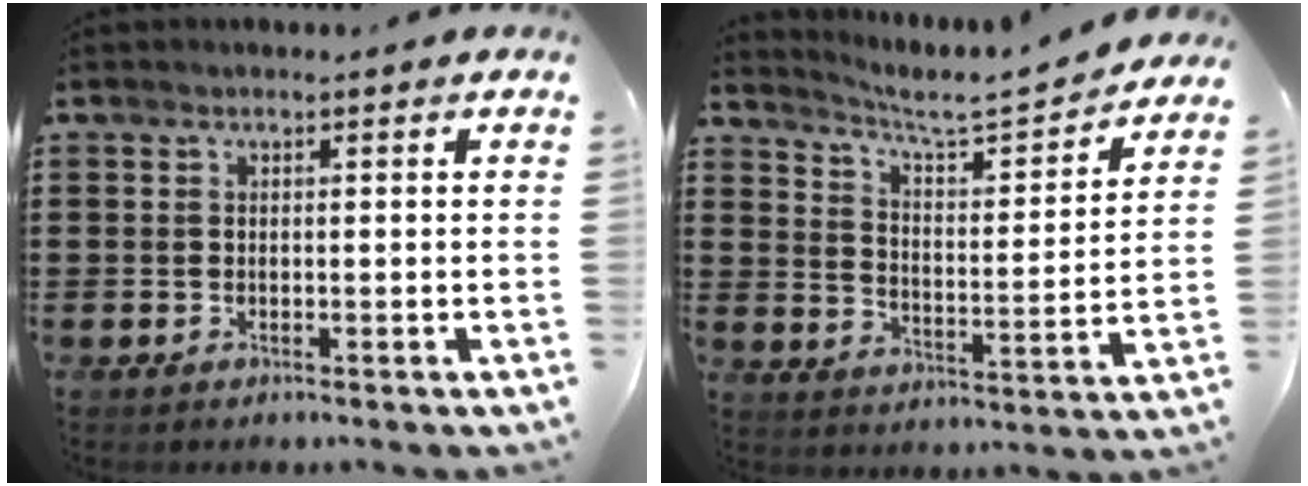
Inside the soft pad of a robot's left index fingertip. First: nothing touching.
{"total": 4.8, "force": [4.4, -0.1, 1.8], "torque": [-0.060, -0.036, 0.065]}